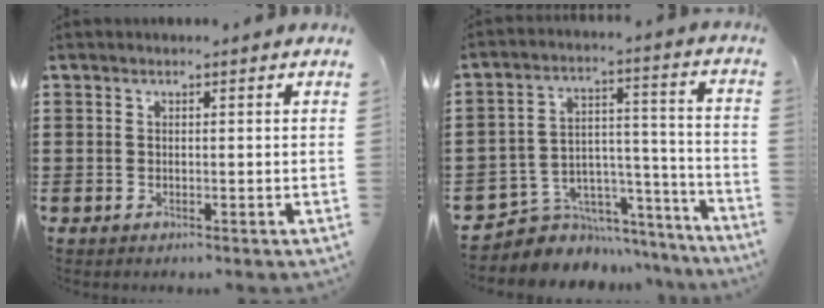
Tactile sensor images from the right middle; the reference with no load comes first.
{"total": 5.7, "force": [-4.6, 3.4, 0.4], "torque": [-0.015, 0.011, -0.086]}